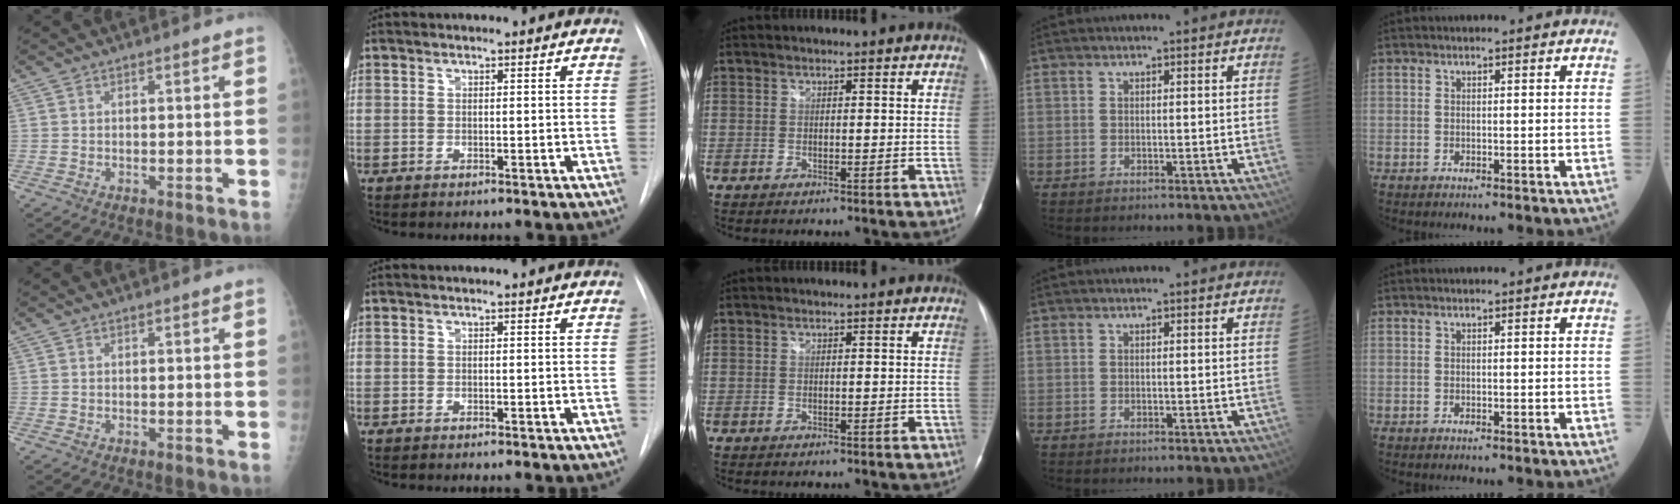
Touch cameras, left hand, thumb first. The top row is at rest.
{}